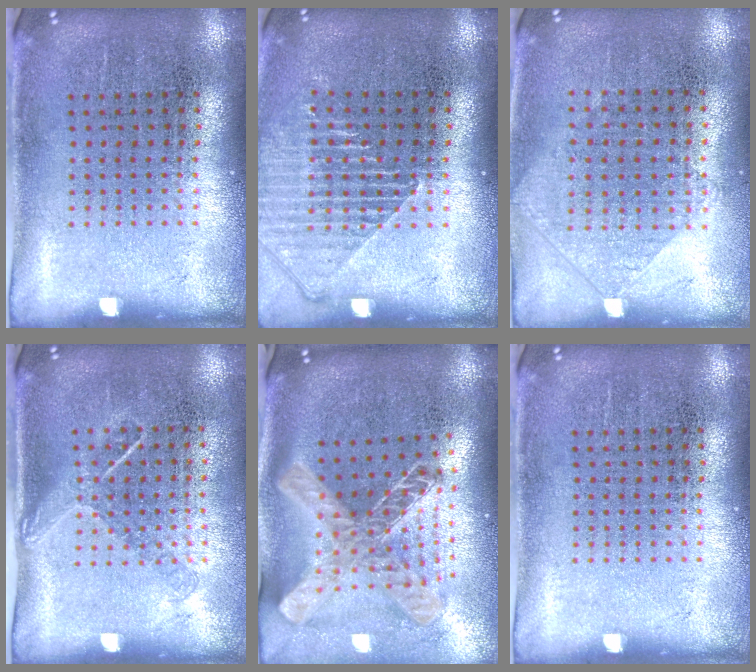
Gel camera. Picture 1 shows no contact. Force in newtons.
{"total": 1.3, "press": 1.3, "slide": 0.1}
{"total": 0.9, "press": 0.9, "slide": 0.3}
{"total": 1.3, "press": 1.0, "slide": 0.9}
{"total": 2.2, "press": 1.7, "slide": 1.4}
{"total": 0.0}